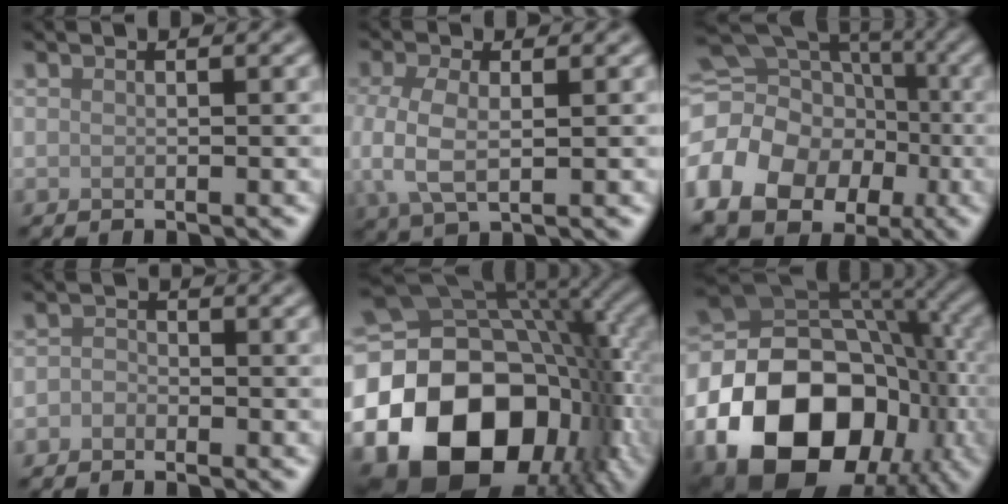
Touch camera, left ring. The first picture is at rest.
{"total": 4.4, "force": [-0.3, 2.3, 3.8], "torque": [-0.092, -0.007, -0.006]}
{"total": 15.6, "force": [-4.7, 12.7, 7.8], "torque": [-0.171, -0.007, -0.092]}
{"total": 1.1, "force": [-0.8, 0.8, 0.3], "torque": [-0.004, 0.002, -0.019]}
{"total": 20.5, "force": [-5.7, 15.1, 12.7], "torque": [-0.234, -0.028, -0.087]}
{"total": 18.8, "force": [-6.5, 13.9, 10.8], "torque": [-0.189, -0.030, -0.108]}